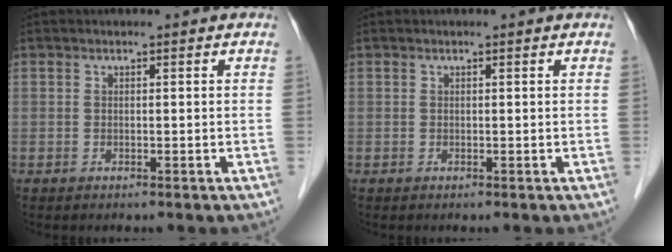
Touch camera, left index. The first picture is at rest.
{"total": 0.0}